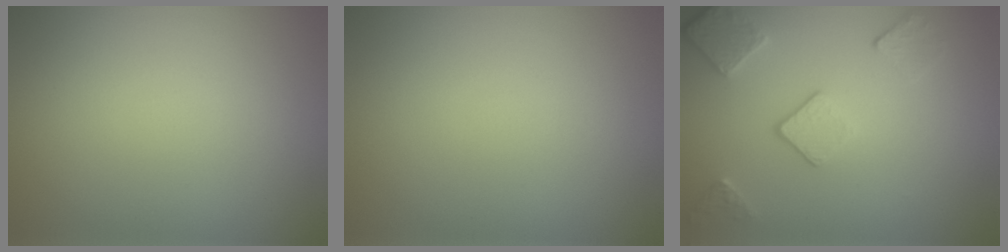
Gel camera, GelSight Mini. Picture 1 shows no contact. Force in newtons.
{"total": 0.0}
{"total": 3.5, "press": 2.8, "slide": 2.1}